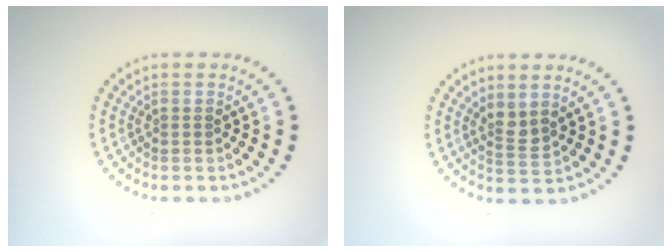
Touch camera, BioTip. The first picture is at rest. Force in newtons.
{"total": 1.7, "press": 1.3, "slide": 1.1}